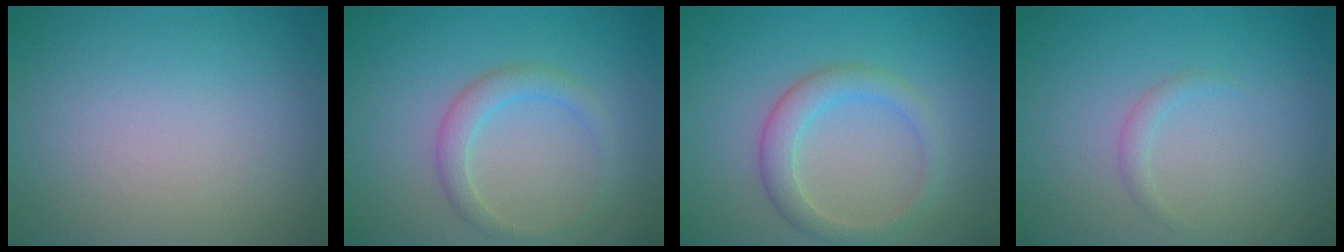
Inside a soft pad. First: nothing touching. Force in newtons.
{"total": 2.1, "press": 2.1, "slide": 0.1}
{"total": 3.0, "press": 3.0, "slide": 0.0}
{"total": 0.9, "press": 0.9, "slide": 0.0}